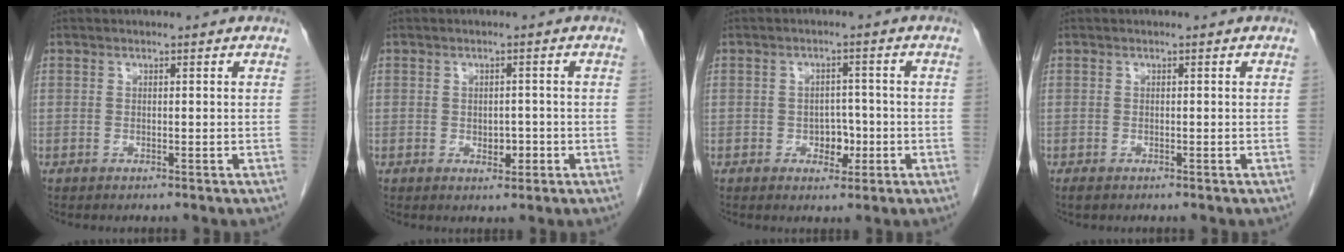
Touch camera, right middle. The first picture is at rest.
{"total": 2.2, "force": [-0.6, 1.4, 1.6], "torque": [-0.018, 0.003, -0.005]}
{"total": 3.5, "force": [-1.0, 2.3, 2.4], "torque": [-0.026, 0.006, -0.012]}
{"total": 0.9, "force": [-0.6, 0.4, 0.5], "torque": [-0.013, -0.001, -0.007]}